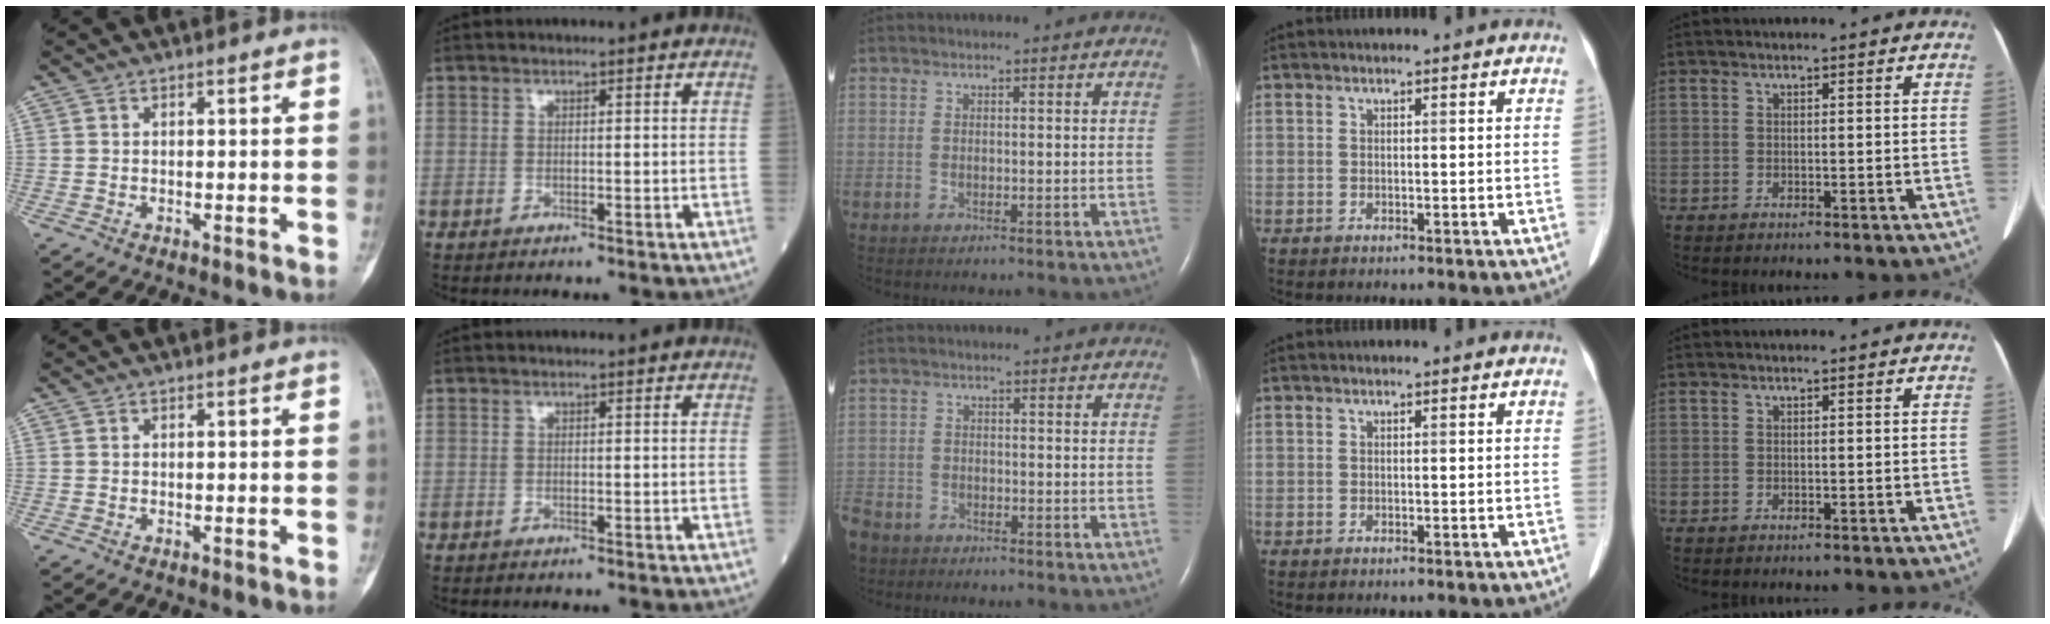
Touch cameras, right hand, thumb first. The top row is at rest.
{"middle": {"total": 6.2, "force": [-4.9, 3.6, 1.3], "torque": [-0.040, -0.007, -0.097]}}